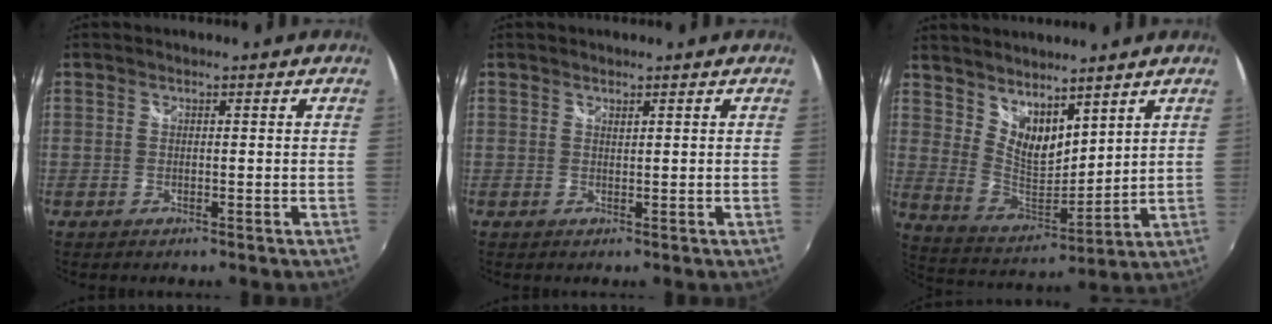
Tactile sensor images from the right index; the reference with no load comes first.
{"total": 0.6, "force": [0.6, 0.1, 0.2], "torque": [-0.003, 0.000, 0.010]}
{"total": 11.0, "force": [8.2, 4.8, 5.4], "torque": [-0.093, -0.005, 0.164]}